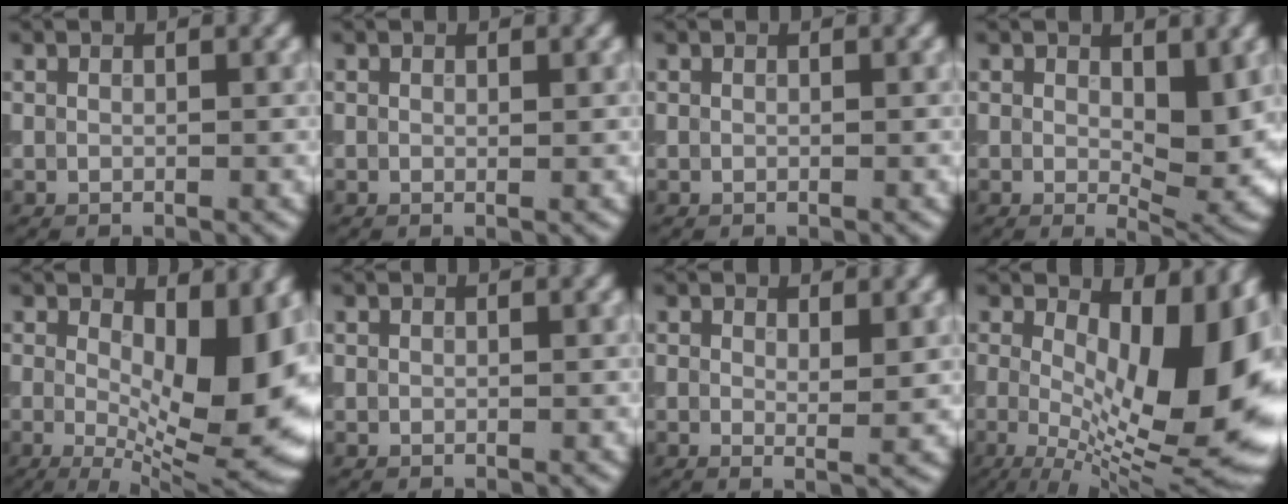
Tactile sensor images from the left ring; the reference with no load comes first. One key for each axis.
{"total": 0.0}
{"total": 0.0}
{"total": 5.6, "fx": 0.9, "fy": 2.6, "fz": 4.9, "tx": -0.071, "ty": -0.014, "tz": 0.020}
{"total": 12.2, "fx": 0.5, "fy": 4.6, "fz": 11.3, "tx": -0.144, "ty": -0.006, "tz": 0.003}
{"total": 0.0}
{"total": 1.8, "fx": 0.7, "fy": 0.3, "fz": 1.6, "tx": -0.021, "ty": -0.007, "tz": 0.011}
{"total": 15.1, "fx": 1.2, "fy": 6.6, "fz": 13.5, "tx": -0.167, "ty": 0.000, "tz": 0.019}